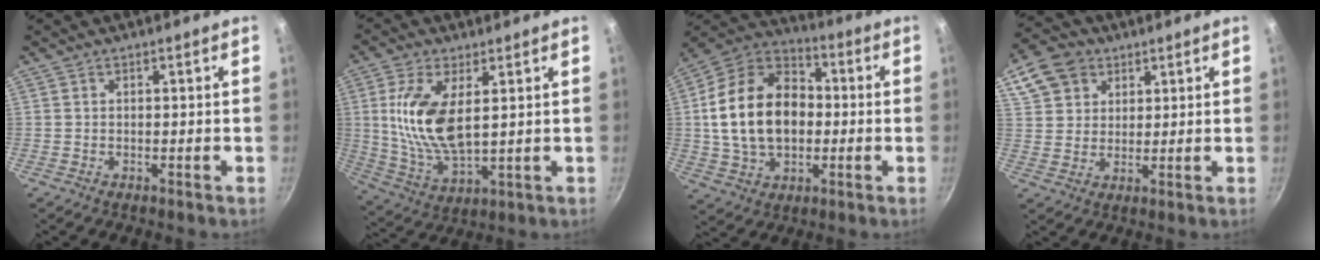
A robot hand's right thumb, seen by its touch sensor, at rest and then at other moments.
{"total": 13.6, "force": [2.8, 6.4, 11.6], "torque": [-0.229, -0.018, 0.062]}
{"total": 20.7, "force": [0.1, 14.5, 14.8], "torque": [-0.238, 0.032, -0.004]}
{"total": 11.5, "force": [5.7, 8.9, 4.6], "torque": [-0.080, 0.011, 0.103]}